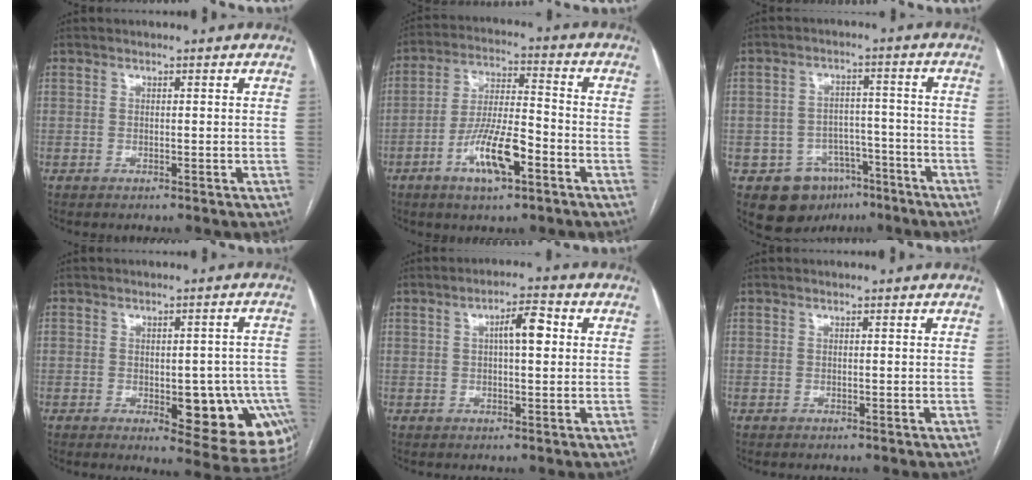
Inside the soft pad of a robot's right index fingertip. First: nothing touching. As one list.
[{"total": 10.5, "force": [-4.8, 2.5, 9.0], "torque": [-0.177, 0.000, -0.085]}, {"total": 9.2, "force": [-5.4, 7.1, 2.2], "torque": [-0.025, 0.028, -0.071]}, {"total": 14.4, "force": [-4.7, 6.6, 11.8], "torque": [-0.098, 0.022, -0.045]}, {"total": 4.9, "force": [1.0, 1.2, 4.7], "torque": [-0.077, 0.015, 0.014]}, {"total": 0.0}]